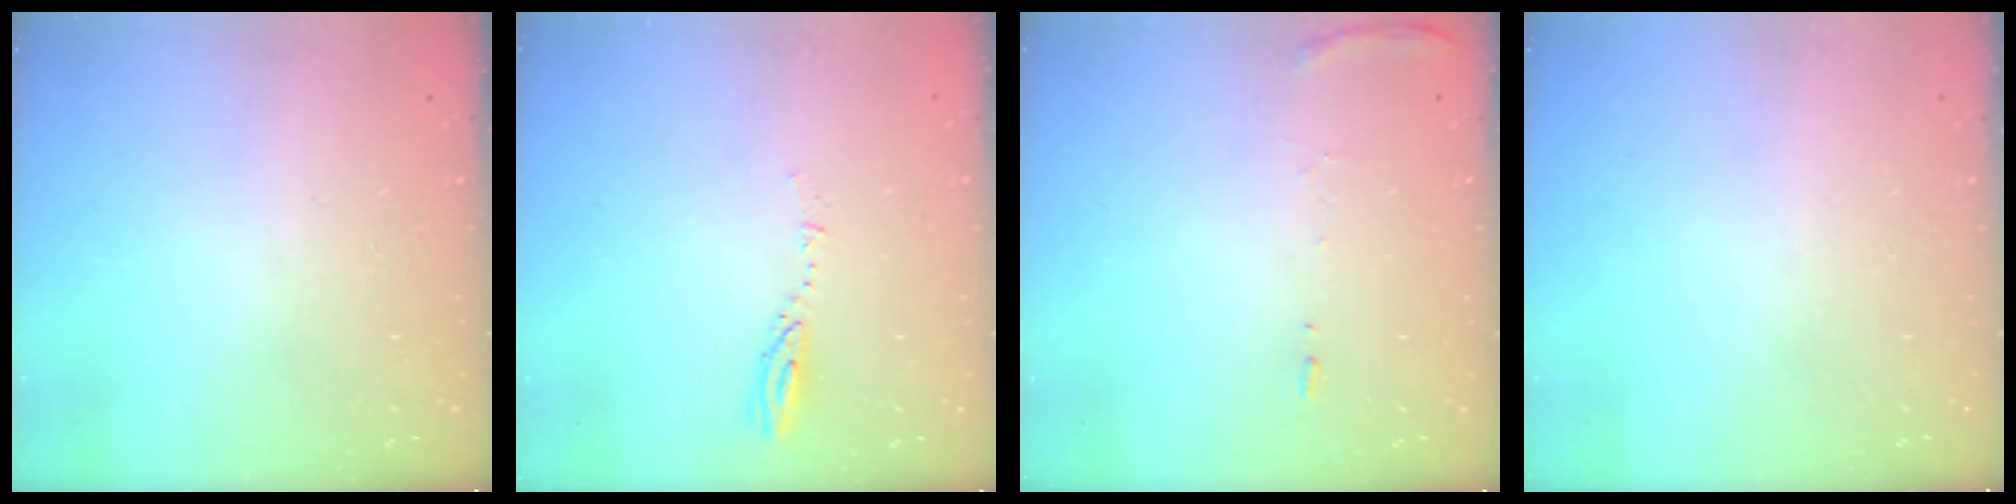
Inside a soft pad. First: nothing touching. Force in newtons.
{"total": 2.9, "press": 2.9, "slide": 0.3}
{"total": 7.5, "press": 7.5, "slide": 0.9}
{"total": 0.0}